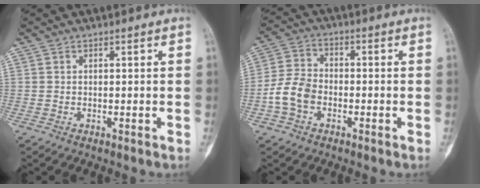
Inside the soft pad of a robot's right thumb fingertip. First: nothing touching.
{"total": 8.9, "force": [-2.8, 6.3, 5.7], "torque": [-0.111, 0.027, -0.060]}